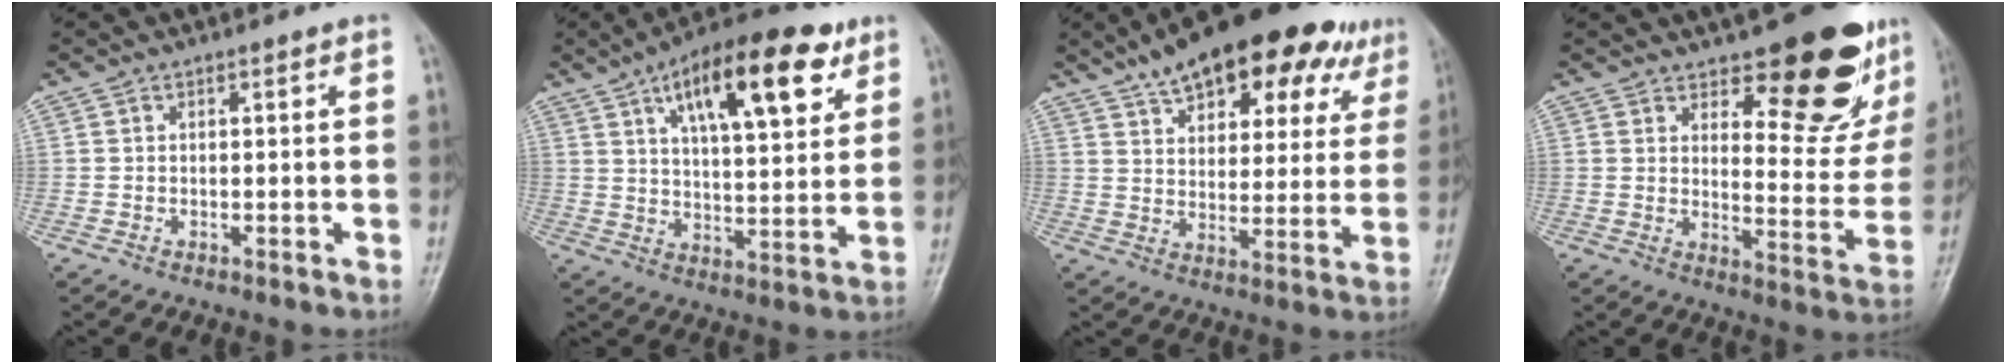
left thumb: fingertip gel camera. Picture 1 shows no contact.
{"total": 19.1, "force": [9.2, 7.4, 15.1], "torque": [-0.202, -0.020, 0.143]}
{"total": 22.9, "force": [14.3, 10.5, 14.5], "torque": [-0.178, -0.019, 0.202]}
{"total": 17.3, "force": [11.5, 6.6, 11.2], "torque": [-0.091, -0.095, 0.153]}